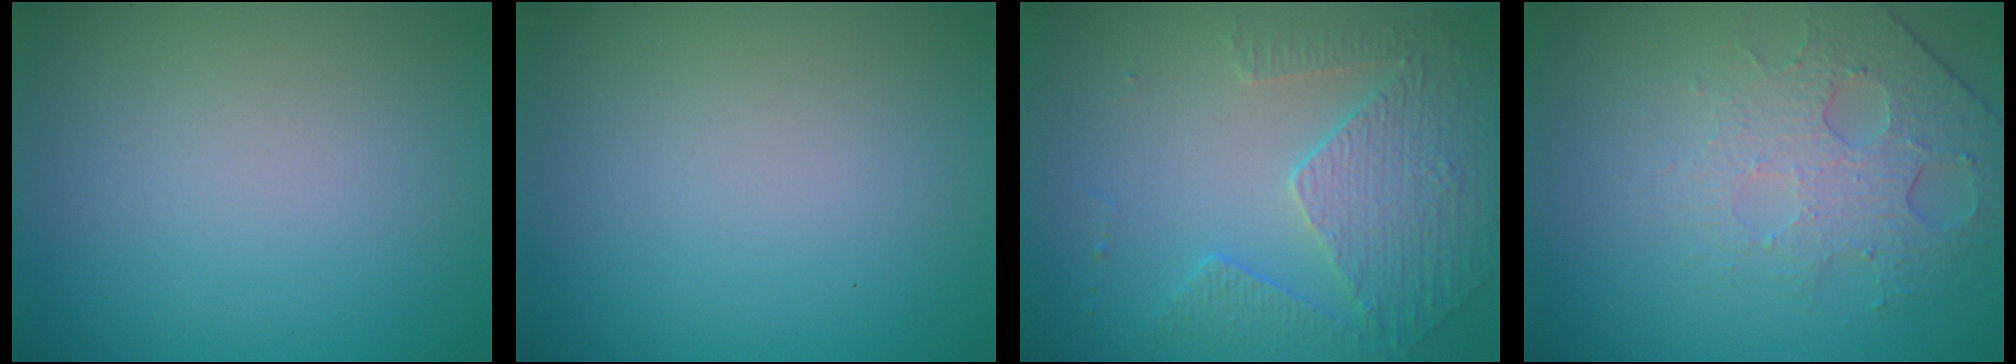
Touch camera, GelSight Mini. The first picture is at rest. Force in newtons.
{"total": 0.0}
{"total": 4.7, "press": 3.5, "slide": 3.1}
{"total": 4.8, "press": 3.2, "slide": 3.6}